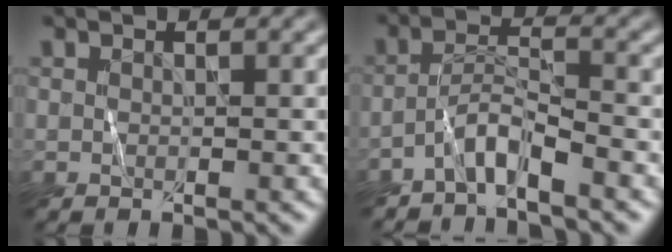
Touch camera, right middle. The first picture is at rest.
{"total": 2.9, "force": [-2.4, 0.3, 1.7], "torque": [-0.029, 0.014, -0.052]}